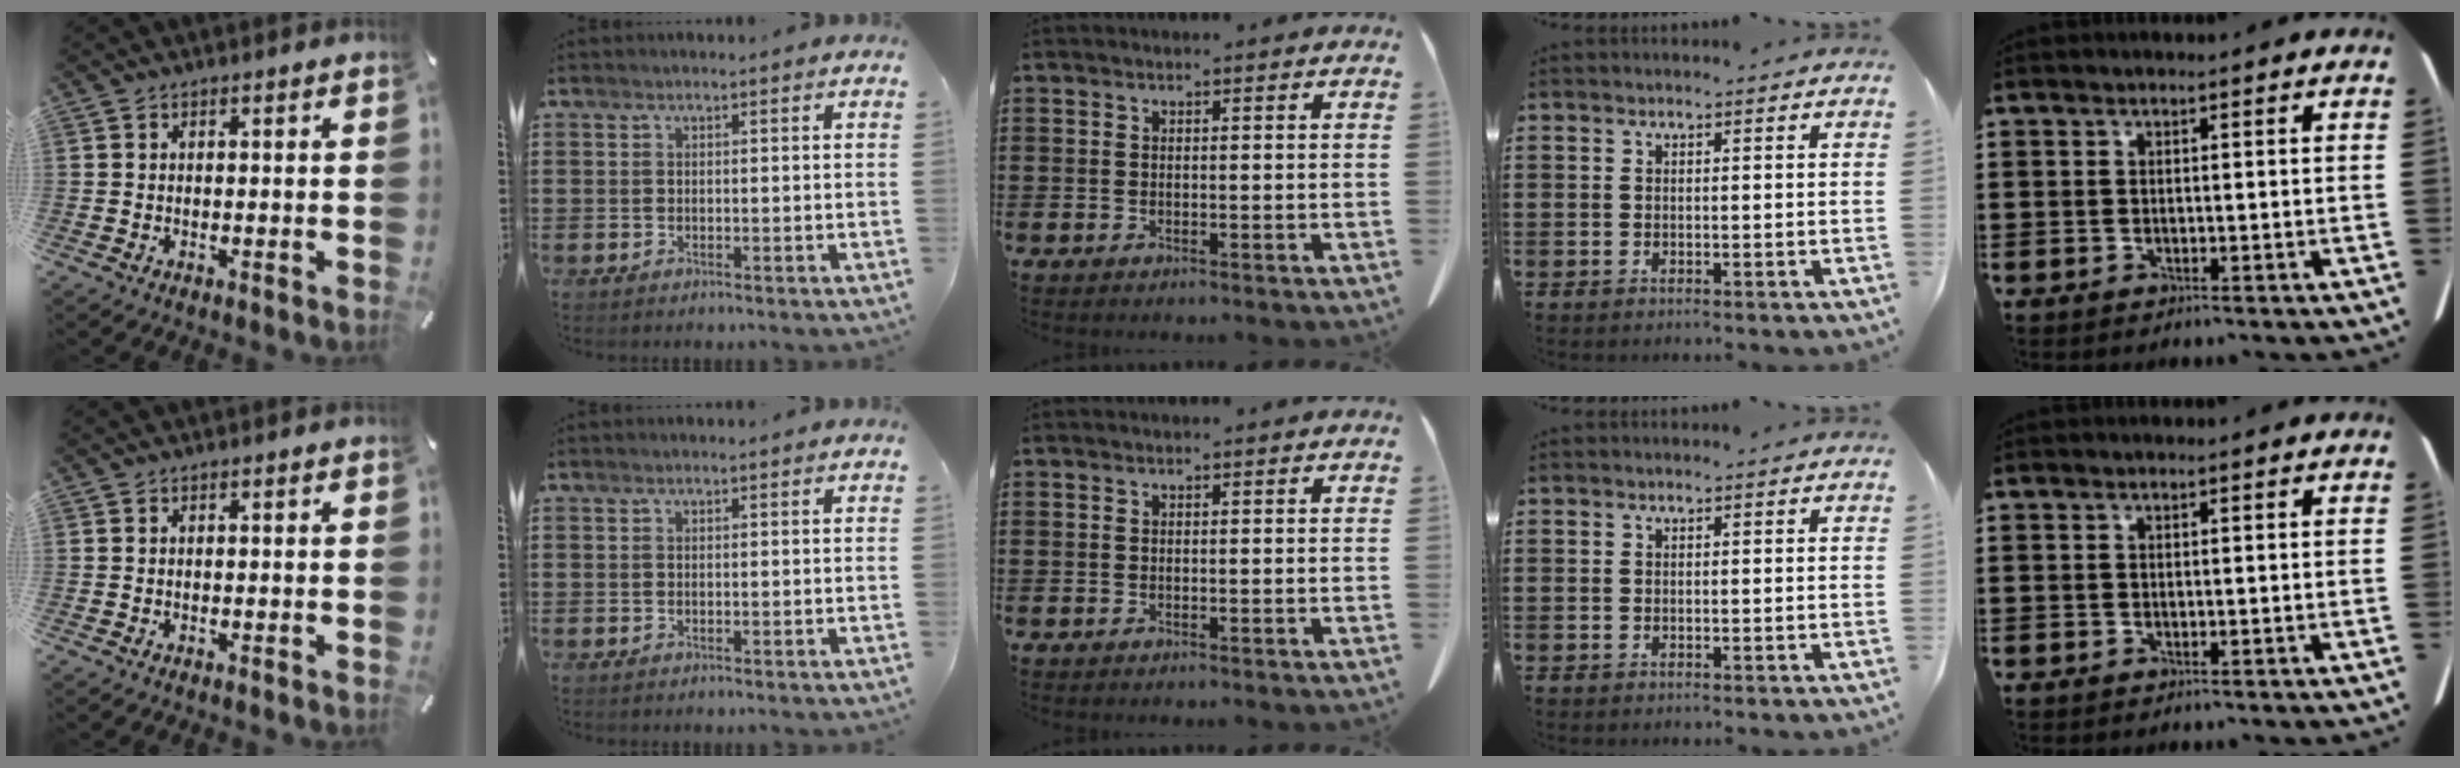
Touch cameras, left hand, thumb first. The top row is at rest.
{}